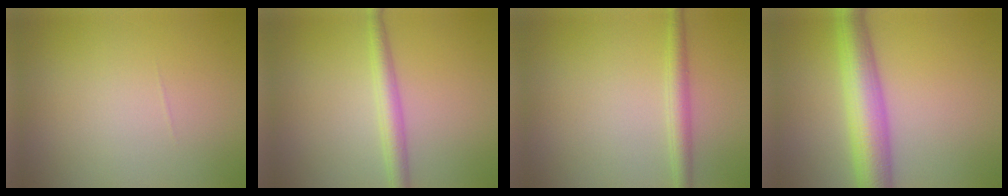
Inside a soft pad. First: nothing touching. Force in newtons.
{"total": 2.9, "press": 2.9, "slide": 0.1}
{"total": 2.4, "press": 2.4, "slide": 0.1}
{"total": 7.2, "press": 7.2, "slide": 0.2}